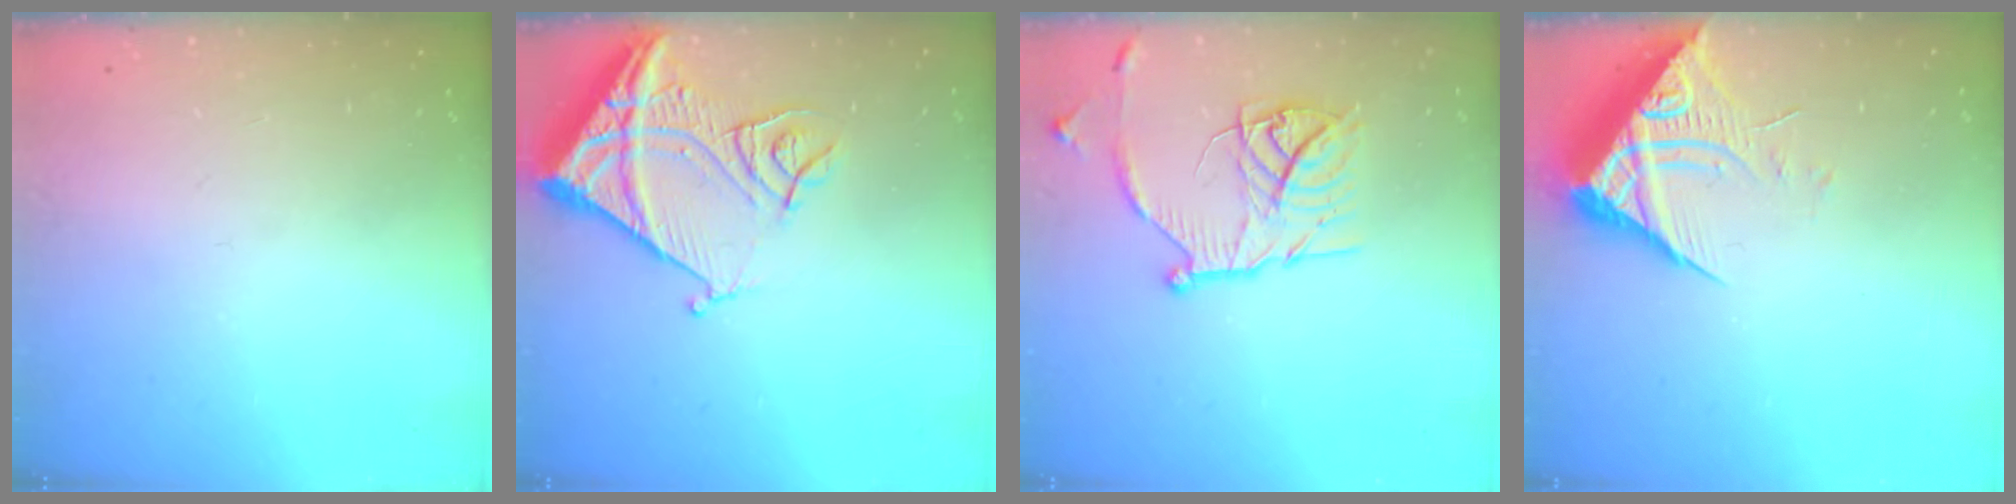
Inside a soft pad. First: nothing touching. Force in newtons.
{"total": 14.7, "press": 14.6, "slide": 1.6}
{"total": 16.4, "press": 16.4, "slide": 1.3}
{"total": 8.8, "press": 8.7, "slide": 0.9}